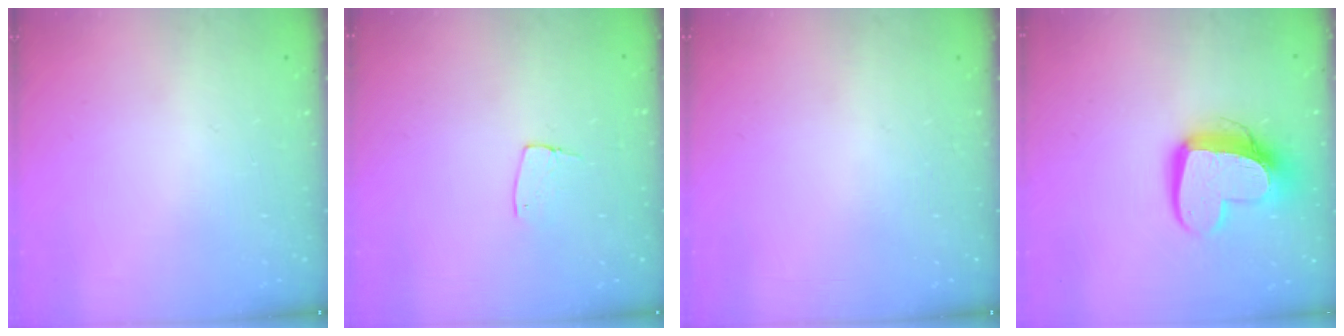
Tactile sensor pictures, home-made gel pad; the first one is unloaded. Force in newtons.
{"total": 5.5, "press": 5.5, "slide": 0.4}
{"total": 0.0}
{"total": 14.1, "press": 14.0, "slide": 1.2}